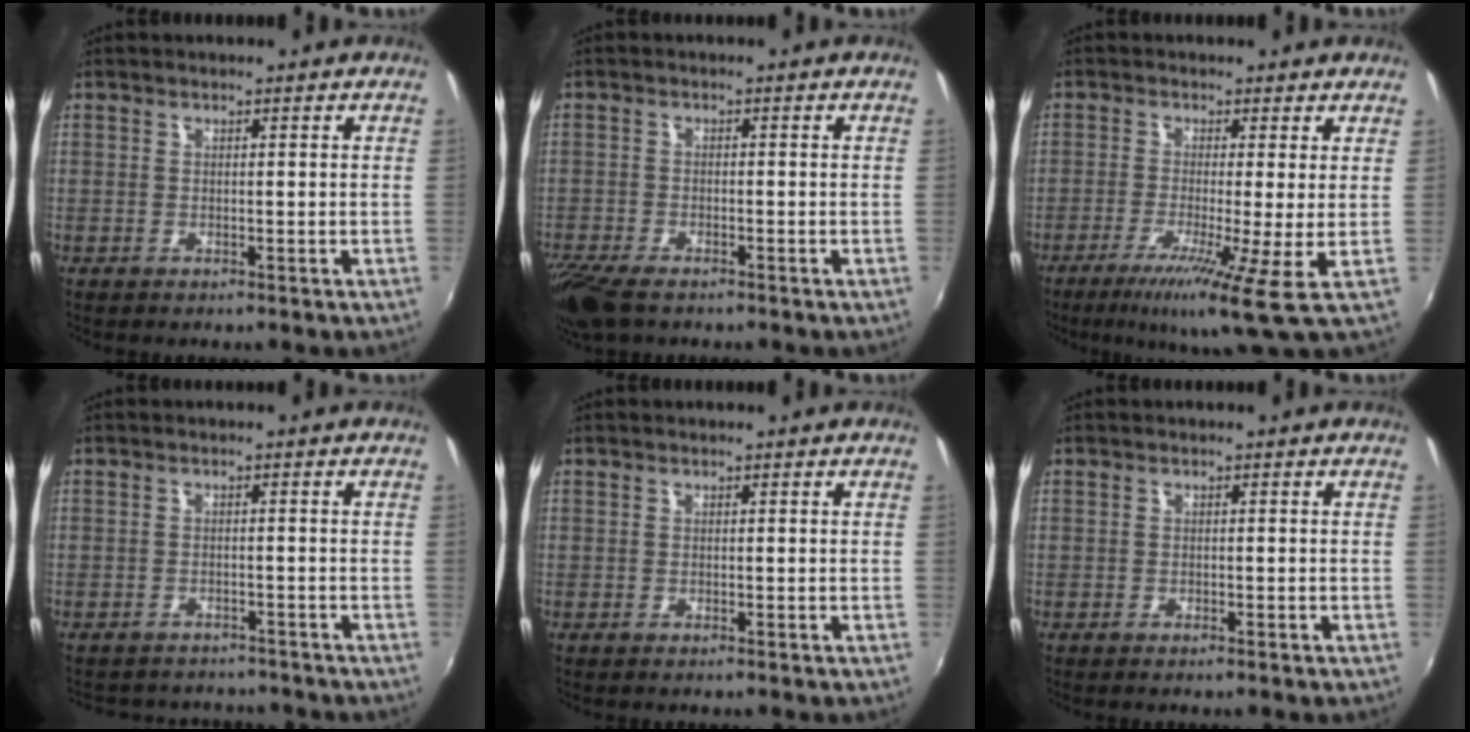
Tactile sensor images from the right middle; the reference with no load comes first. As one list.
[{"total": 8.3, "force": [-6.3, 2.7, 4.6], "torque": [-0.121, -0.038, -0.122]}, {"total": 8.2, "force": [-2.6, -0.8, 7.8], "torque": [-0.164, -0.026, -0.055]}, {"total": 8.0, "force": [-7.2, 2.9, 1.7], "torque": [-0.047, -0.004, -0.101]}, {"total": 0.0}, {"total": 0.7, "force": [-0.6, 0.3, 0.2], "torque": [-0.006, -0.001, -0.012]}]